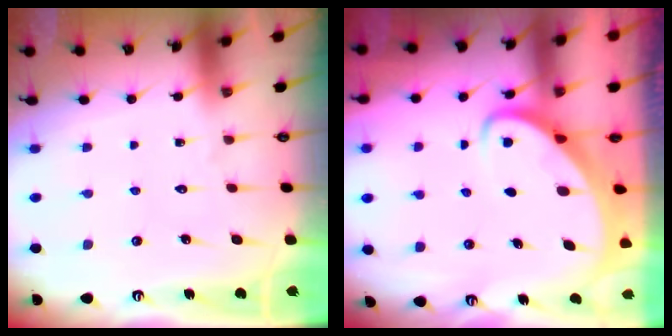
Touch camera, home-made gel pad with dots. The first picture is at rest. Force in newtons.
{"total": 3.5, "press": 3.4, "slide": 0.4}